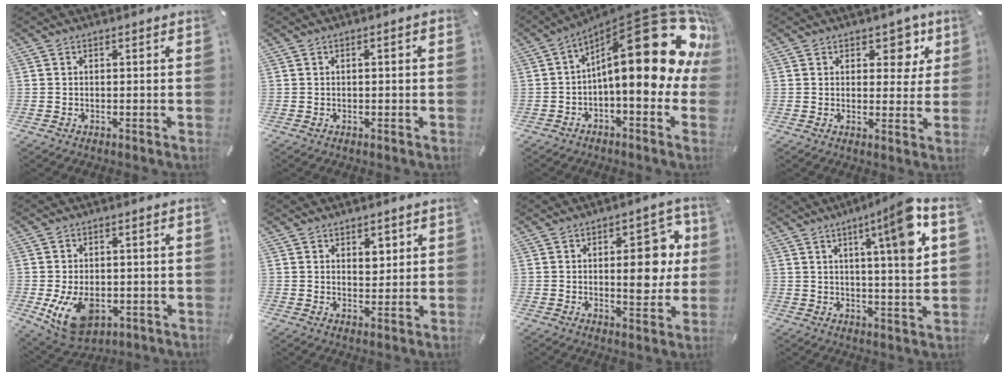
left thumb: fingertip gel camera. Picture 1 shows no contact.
{"total": 1.2, "force": [-0.2, 0.3, 1.1], "torque": [-0.018, 0.000, -0.004]}
{"total": 29.1, "force": [7.7, 10.2, 26.2], "torque": [-0.391, -0.072, 0.137]}
{"total": 6.9, "force": [3.6, 4.5, 3.8], "torque": [-0.024, -0.018, 0.054]}
{"total": 10.7, "force": [-2.7, 7.1, 7.5], "torque": [-0.132, -0.003, -0.045]}
{"total": 3.6, "force": [1.9, 2.7, 1.5], "torque": [-0.005, -0.008, 0.027]}
{"total": 13.7, "force": [1.9, 7.0, 11.6], "torque": [-0.138, -0.008, 0.027]}
{"total": 13.2, "force": [5.6, 1.5, 11.8], "torque": [-0.175, -0.026, 0.079]}